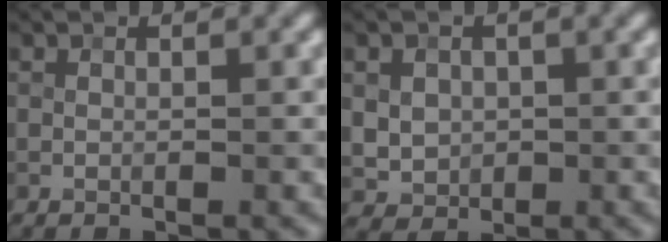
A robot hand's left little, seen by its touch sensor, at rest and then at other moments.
{"total": 3.6, "force": [0.9, 3.0, 1.7], "torque": [-0.040, 0.009, 0.019]}